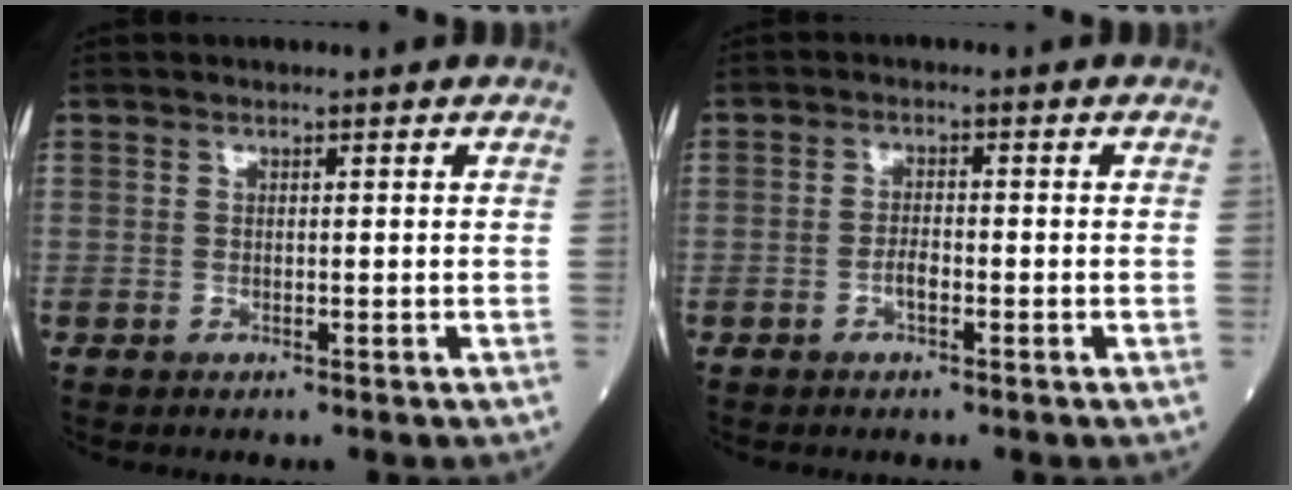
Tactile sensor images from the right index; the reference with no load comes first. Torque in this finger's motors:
{"motor_torque": [0.14, 0.04, 0.01, 0.01]}